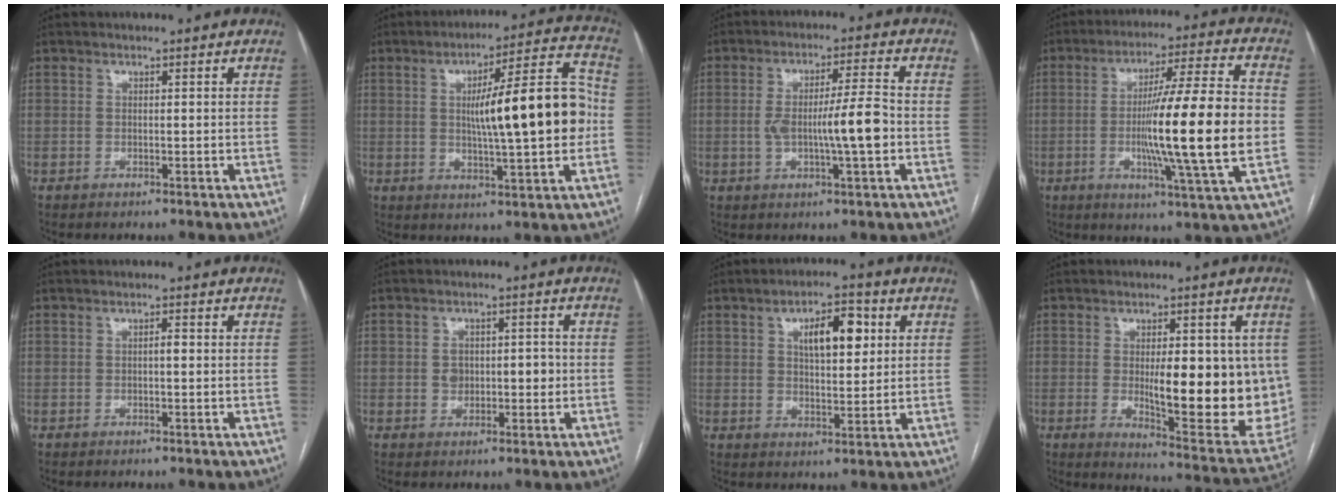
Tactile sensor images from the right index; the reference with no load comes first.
{"total": 16.0, "force": [0.1, 2.2, 15.8], "torque": [-0.233, 0.027, 0.003]}
{"total": 8.9, "force": [-1.3, 0.6, 8.8], "torque": [-0.152, 0.006, -0.022]}
{"total": 18.8, "force": [-2.0, -0.6, 18.7], "torque": [-0.307, -0.009, -0.042]}
{"total": 1.0, "force": [-0.1, 0.2, 0.9], "torque": [-0.014, 0.002, -0.001]}
{"total": 4.6, "force": [-0.2, 3.1, 3.4], "torque": [-0.048, 0.019, 0.004]}
{"total": 8.1, "force": [2.7, 3.1, 7.0], "torque": [-0.111, 0.013, 0.045]}
{"total": 18.2, "force": [-0.3, 4.8, 17.6], "torque": [-0.187, -0.010, 0.013]}